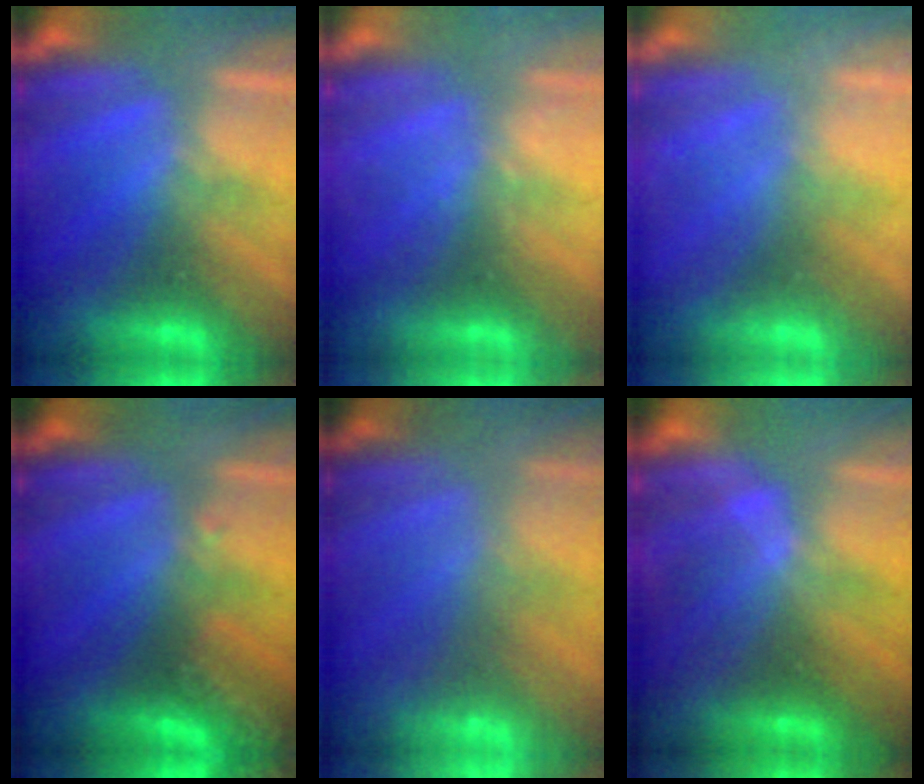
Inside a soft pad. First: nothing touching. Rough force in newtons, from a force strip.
{"total": 2.3}
{"total": 2.4}
{"total": 2.8}
{"total": 7.2}
{"total": 1.7}